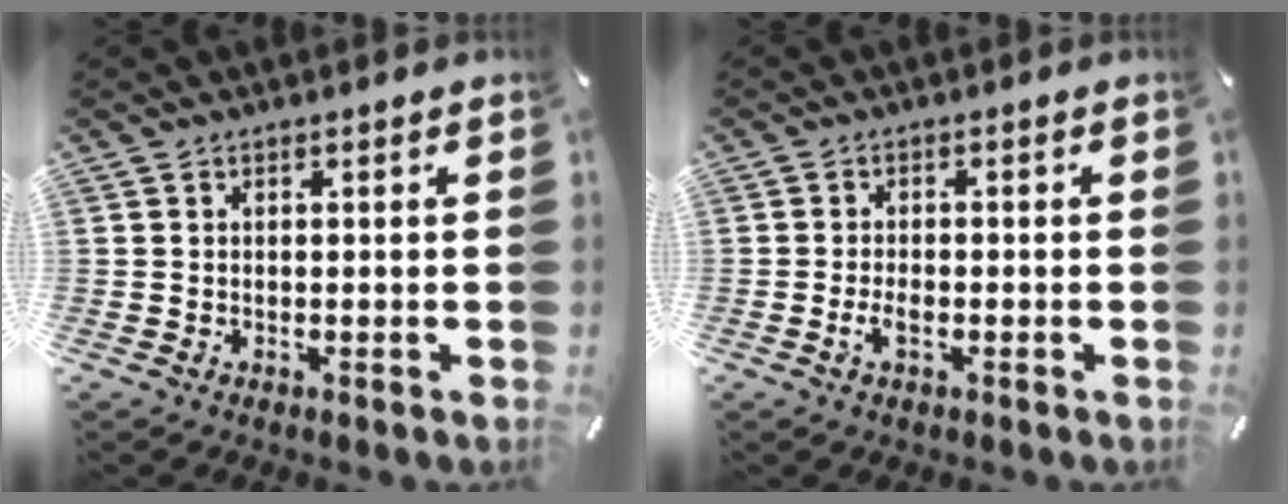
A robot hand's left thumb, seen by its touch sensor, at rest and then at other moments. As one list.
[{"total": 2.6, "force": [-1.0, 1.2, 2.1], "torque": [-0.051, -0.002, -0.022]}]